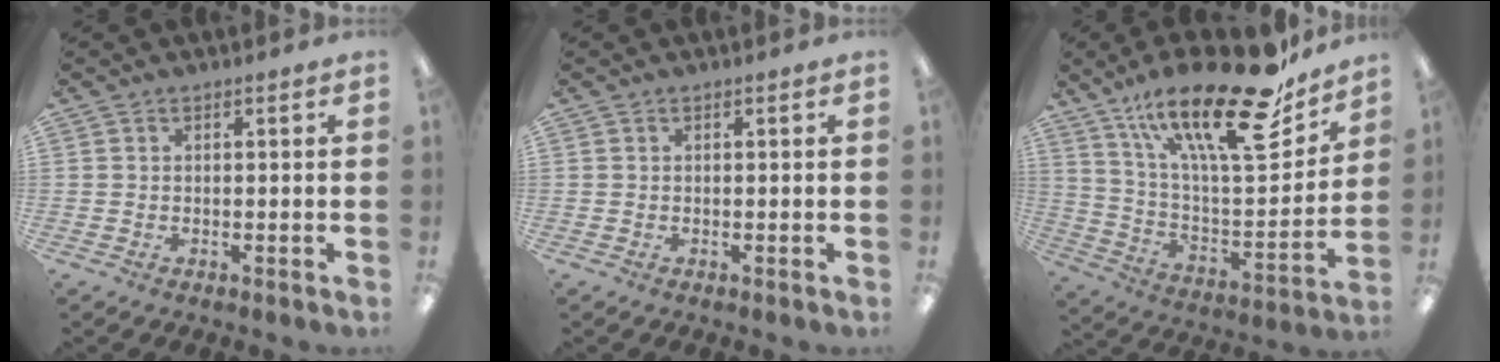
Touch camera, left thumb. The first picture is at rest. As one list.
[{"total": 0.0}, {"total": 28.0, "force": [18.4, 8.6, 19.3], "torque": [-0.304, -0.107, 0.306]}]